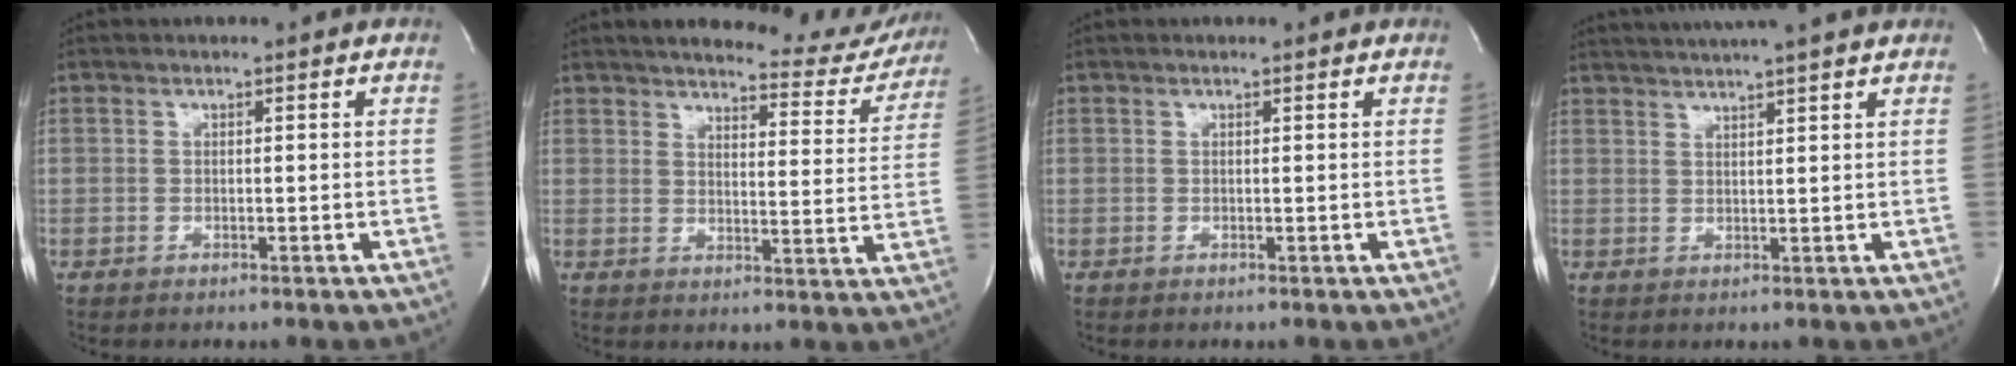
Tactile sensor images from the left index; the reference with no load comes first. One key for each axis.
{"total": 16.7, "fx": 15.5, "fy": 4.0, "fz": 4.8, "tx": -0.036, "ty": -0.039, "tz": 0.173}
{"total": 0.6, "fx": 0.6, "fy": 0.2, "fz": 0.1, "tx": -0.004, "ty": 0.003, "tz": 0.008}
{"total": 11.7, "fx": 10.3, "fy": -0.1, "fz": 5.6, "tx": -0.096, "ty": 0.030, "tz": 0.138}